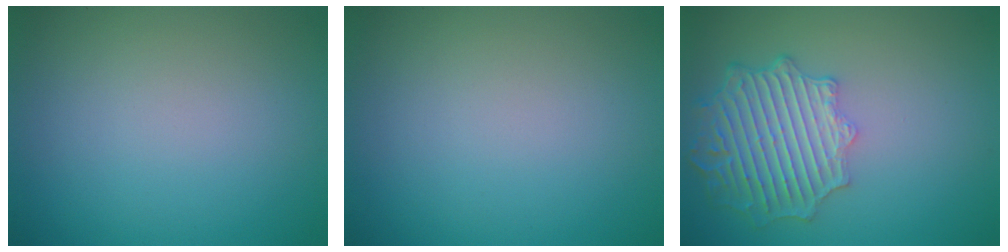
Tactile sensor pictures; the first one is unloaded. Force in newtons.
{"total": 0.0}
{"total": 6.2, "press": 5.0, "slide": 3.7}